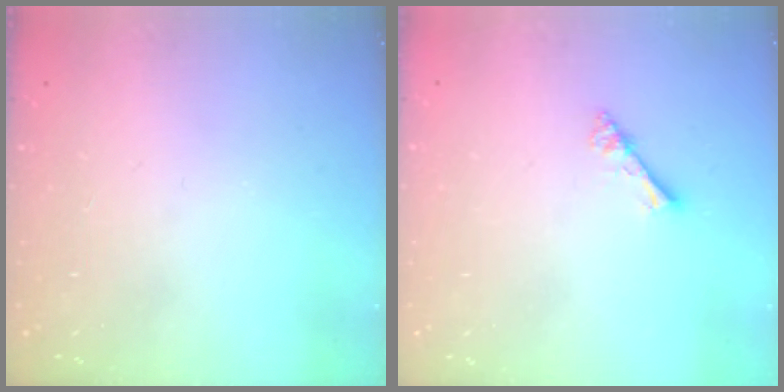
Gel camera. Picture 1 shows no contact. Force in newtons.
{"total": 1.8, "press": 1.8, "slide": 0.1}